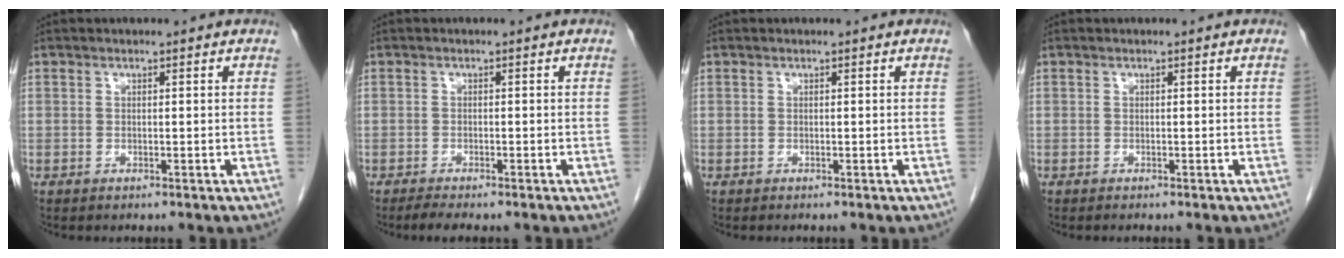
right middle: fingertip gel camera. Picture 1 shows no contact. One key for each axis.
{"total": 2.0, "fx": -1.7, "fy": 0.1, "fz": 1.1, "tx": -0.026, "ty": -0.007, "tz": -0.029}
{"total": 0.0}
{"total": 0.0}